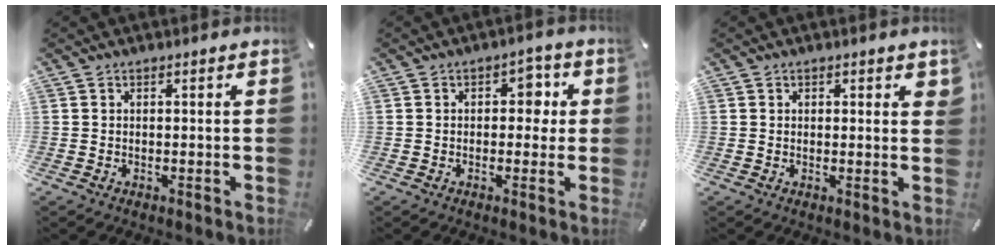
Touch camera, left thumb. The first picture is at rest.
{"total": 5.1, "force": [0.4, 3.6, 3.7], "torque": [-0.037, -0.002, -0.006]}
{"total": 1.1, "force": [0.6, 0.7, 0.6], "torque": [0.005, -0.004, 0.007]}